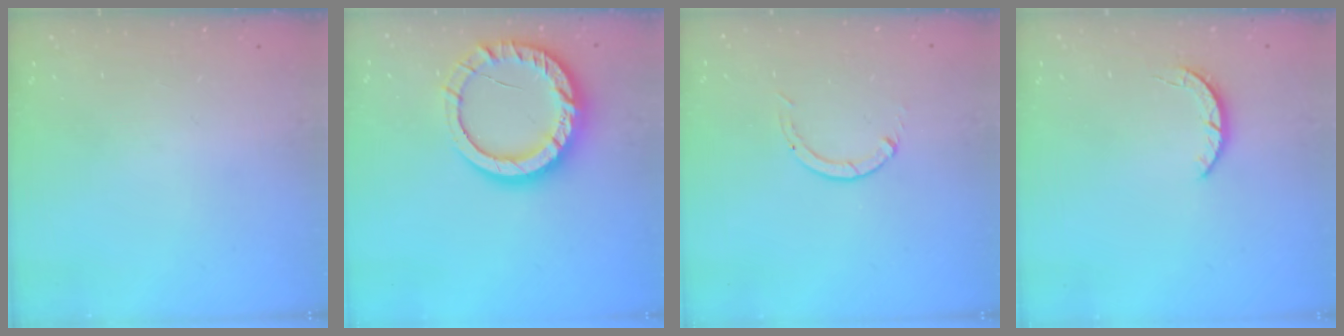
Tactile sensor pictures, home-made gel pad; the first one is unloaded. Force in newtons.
{"total": 15.1, "press": 15.0, "slide": 1.2}
{"total": 0.0}
{"total": 2.2, "press": 2.2, "slide": 0.4}